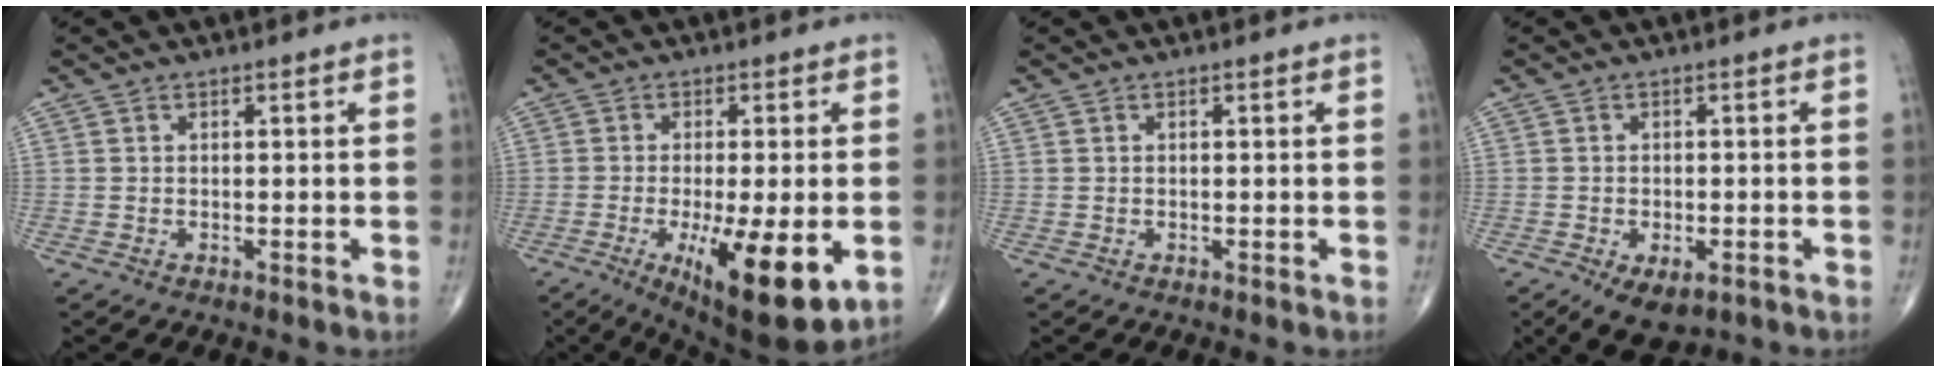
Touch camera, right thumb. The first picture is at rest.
{"total": 15.3, "force": [-4.4, 4.4, 14.0], "torque": [-0.199, -0.021, -0.051]}
{"total": 0.0}
{"total": 7.3, "force": [-3.9, 3.9, 4.8], "torque": [-0.071, 0.005, -0.054]}